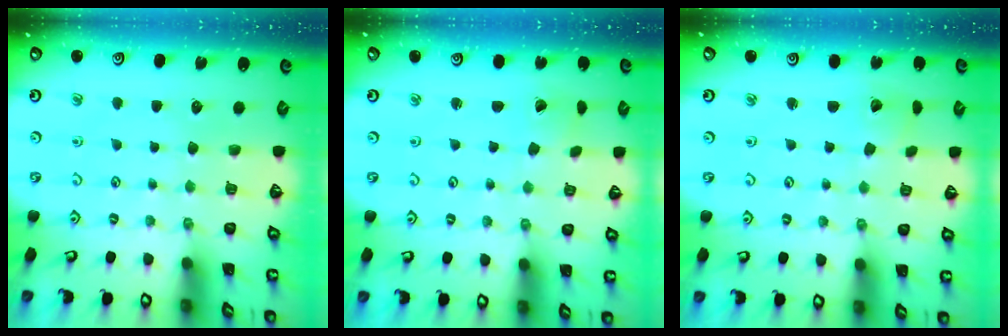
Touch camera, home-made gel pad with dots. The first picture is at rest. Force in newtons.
{"total": 0.7, "press": 0.7, "slide": 0.1}
{"total": 2.3, "press": 2.3, "slide": 0.3}